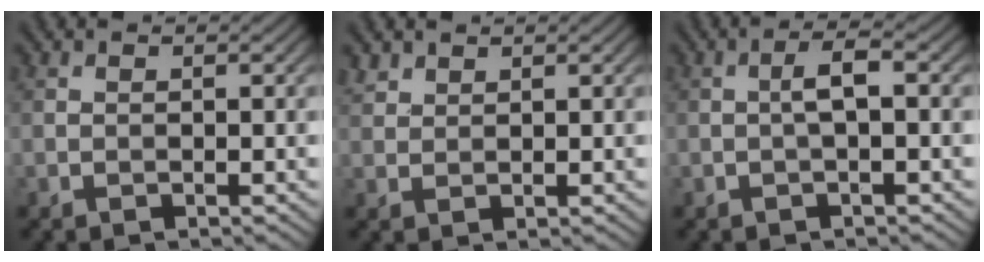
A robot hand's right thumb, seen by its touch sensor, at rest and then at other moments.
{"total": 1.9, "force": [1.5, 1.0, 0.5], "torque": [-0.017, 0.003, 0.037]}
{"total": 2.4, "force": [-0.1, 0.4, 2.4], "torque": [-0.044, 0.010, -0.007]}